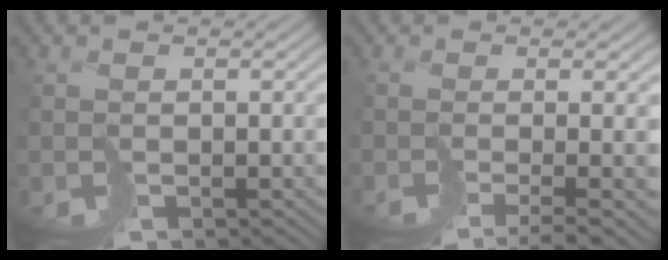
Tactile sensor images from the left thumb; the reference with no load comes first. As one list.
[{"total": 5.8, "force": [-1.4, 1.1, 5.5], "torque": [-0.066, -0.010, -0.006]}]